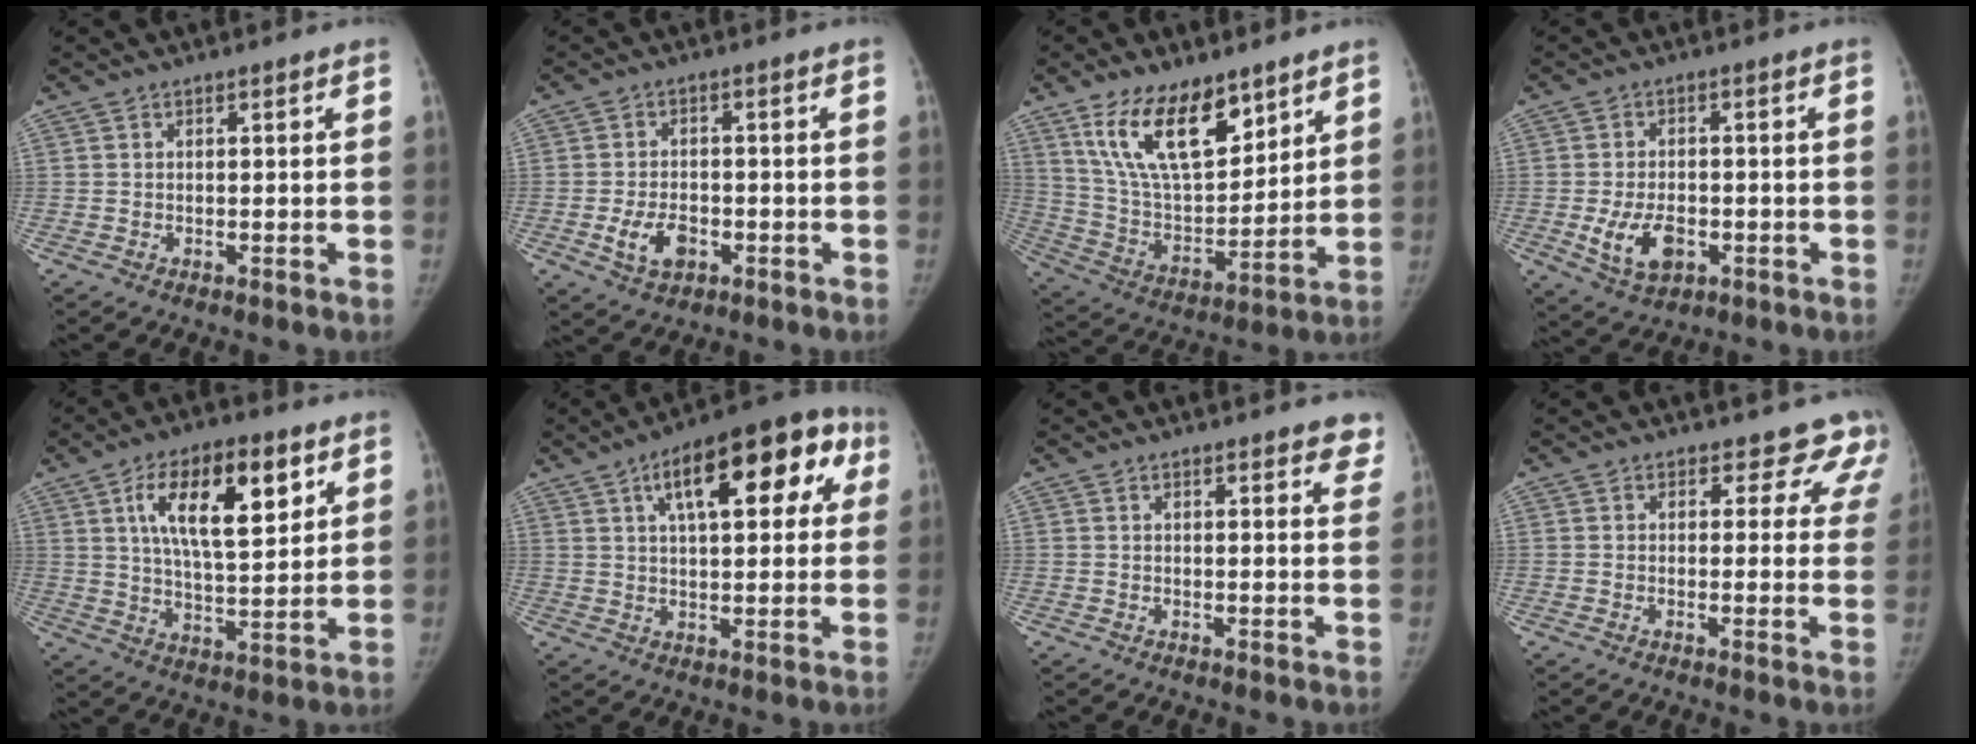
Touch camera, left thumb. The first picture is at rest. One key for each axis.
{"total": 5.8, "fx": -2.0, "fy": 3.8, "fz": 4.0, "tx": -0.069, "ty": 0.008, "tz": -0.031}
{"total": 18.0, "fx": 11.1, "fy": 8.3, "fz": 11.6, "tx": -0.163, "ty": -0.059, "tz": 0.217}
{"total": 7.7, "fx": -2.1, "fy": 4.8, "fz": 5.6, "tx": -0.097, "ty": 0.003, "tz": -0.027}
{"total": 16.5, "fx": 6.8, "fy": 6.8, "fz": 13.4, "tx": -0.192, "ty": -0.023, "tz": 0.116}
{"total": 18.9, "fx": 7.1, "fy": 8.2, "fz": 15.5, "tx": -0.182, "ty": 0.024, "tz": 0.098}
{"total": 6.7, "fx": 5.4, "fy": 2.1, "fz": 3.2, "tx": -0.002, "ty": -0.021, "tz": 0.051}
{"total": 8.7, "fx": 7.5, "fy": 4.3, "fz": 1.1, "tx": 0.047, "ty": -0.032, "tz": 0.055}